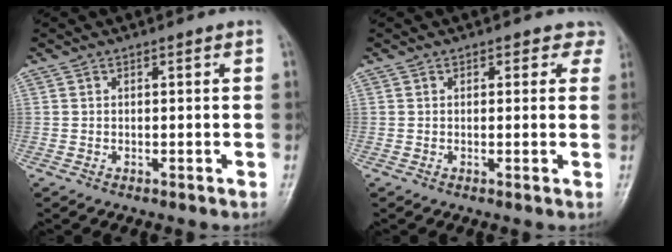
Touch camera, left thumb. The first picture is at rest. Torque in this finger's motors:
{"motor_torque": [-0.06, -0.04, -0.19, -0.20, 0.01]}